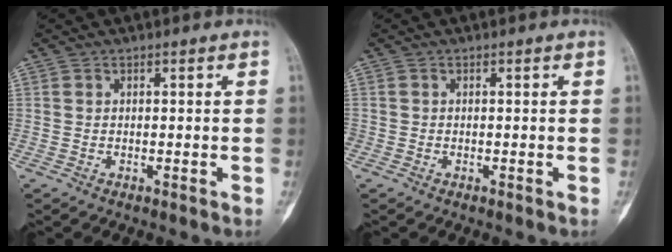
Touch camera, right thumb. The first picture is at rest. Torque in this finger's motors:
{"motor_torque": [1.67, 1.82, 0.83, -0.62, 0.58]}